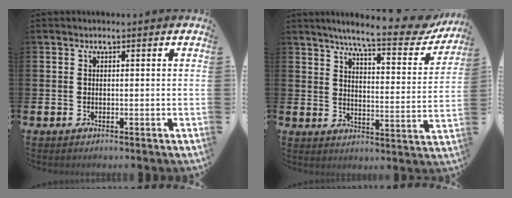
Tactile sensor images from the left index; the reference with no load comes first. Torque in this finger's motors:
{"motor_torque": [1.01, -1.13, 0.62, 0.21]}